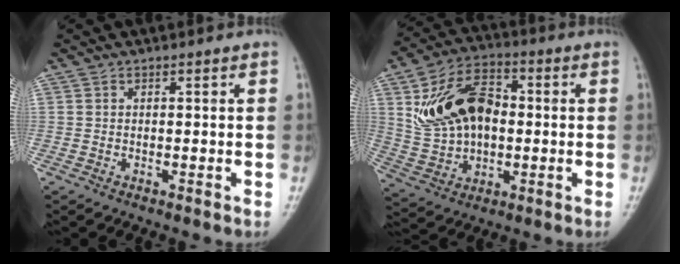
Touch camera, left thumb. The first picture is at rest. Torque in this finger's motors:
{"motor_torque": [0.03, 1.53, 0.26, -0.01, 0.52]}